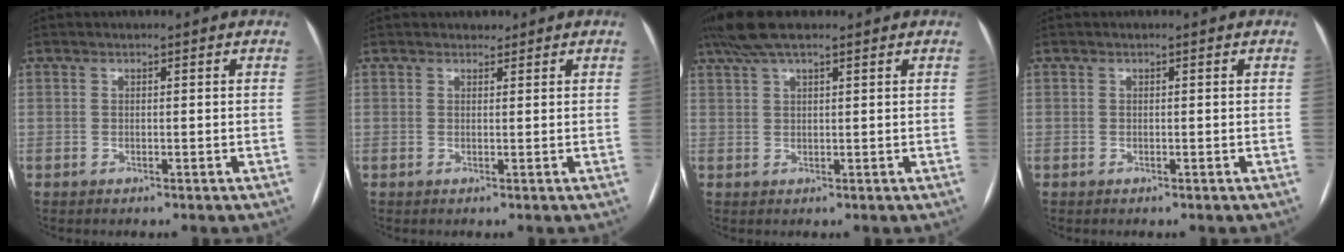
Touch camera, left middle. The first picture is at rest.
{"total": 1.1, "force": [0.9, 0.6, 0.0], "torque": [-0.003, 0.001, 0.012]}
{"total": 6.9, "force": [5.2, 1.5, 4.4], "torque": [-0.088, 0.037, 0.094]}
{"total": 0.0}